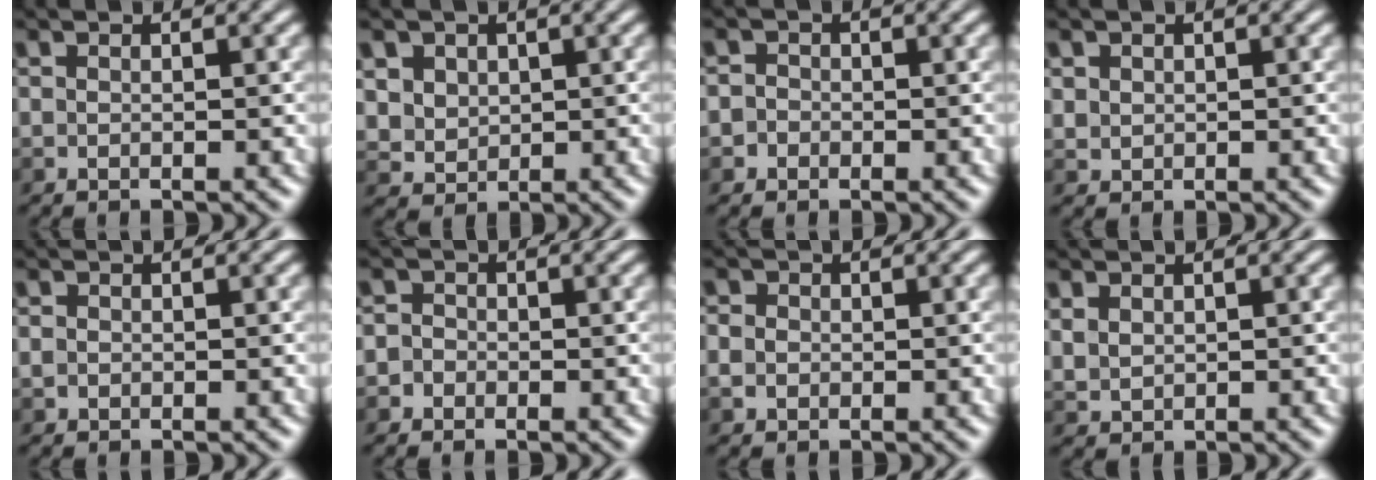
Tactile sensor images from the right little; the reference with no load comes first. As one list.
[{"total": 2.3, "force": [0.9, 2.0, 0.6], "torque": [-0.031, -0.006, 0.032]}, {"total": 1.7, "force": [-0.7, 1.6, 0.2], "torque": [-0.005, 0.005, -0.016]}, {"total": 1.2, "force": [0.5, 1.1, 0.1], "torque": [-0.016, -0.003, 0.008]}, {"total": 0.9, "force": [0.0, 0.9, 0.3], "torque": [-0.011, -0.001, -0.003]}, {"total": 2.1, "force": [-0.7, 1.9, 0.5], "torque": [-0.004, 0.007, -0.023]}, {"total": 2.4, "force": [0.3, 2.2, 0.9], "torque": [-0.031, 0.004, 0.000]}, {"total": 1.8, "force": [0.9, 1.4, 0.6], "torque": [-0.027, -0.002, 0.020]}]